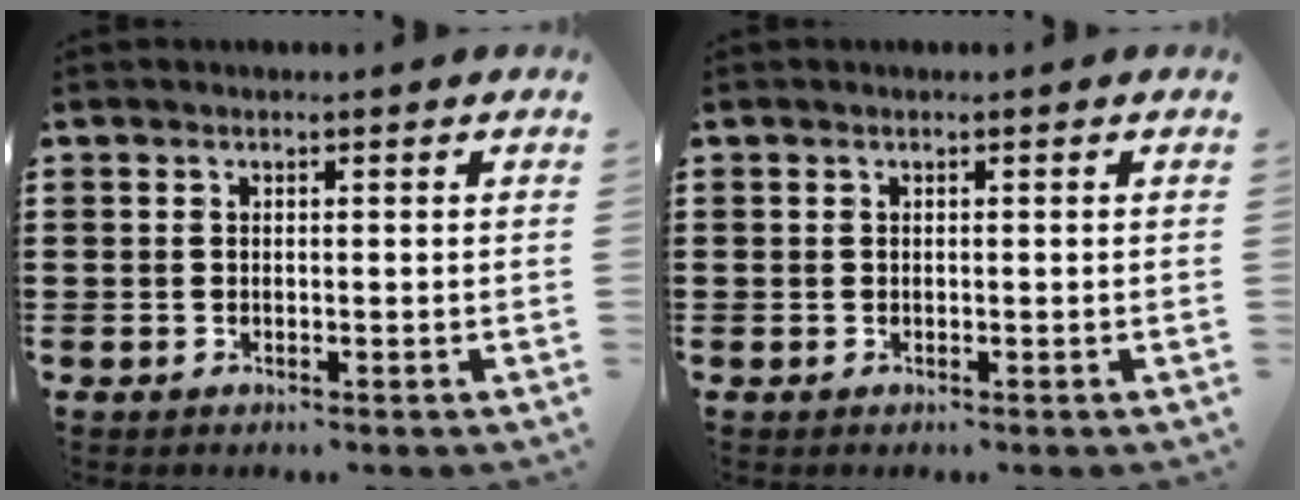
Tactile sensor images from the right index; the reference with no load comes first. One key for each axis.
{"total": 0.0}